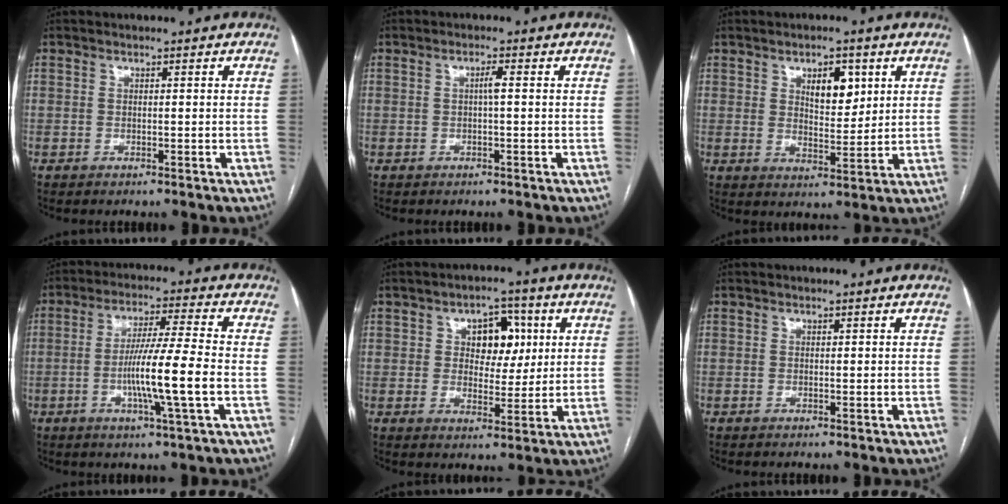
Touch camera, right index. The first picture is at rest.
{"total": 1.5, "force": [0.1, 0.0, 1.5], "torque": [-0.027, 0.002, 0.002]}
{"total": 6.3, "force": [2.7, 2.7, 4.9], "torque": [-0.078, -0.002, 0.048]}
{"total": 10.5, "force": [-2.4, -0.8, 10.2], "torque": [-0.188, -0.007, -0.047]}
{"total": 7.5, "force": [2.3, 4.7, 5.4], "torque": [-0.071, 0.017, 0.038]}
{"total": 0.0}